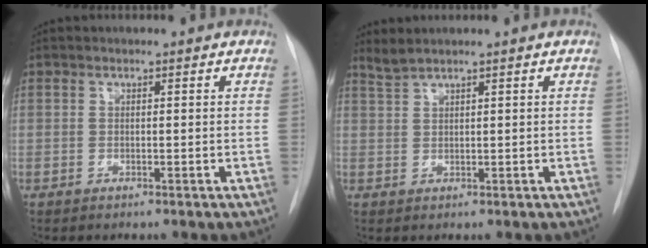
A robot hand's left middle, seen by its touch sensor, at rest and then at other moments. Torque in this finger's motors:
{"motor_torque": [-0.07, -0.32, -0.04, 0.00]}